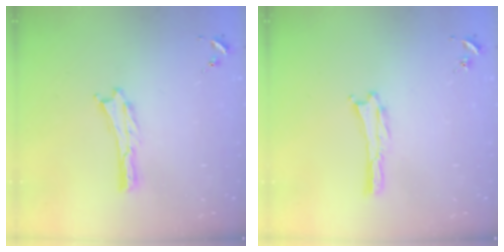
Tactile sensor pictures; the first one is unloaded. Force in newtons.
{"total": 0.0}